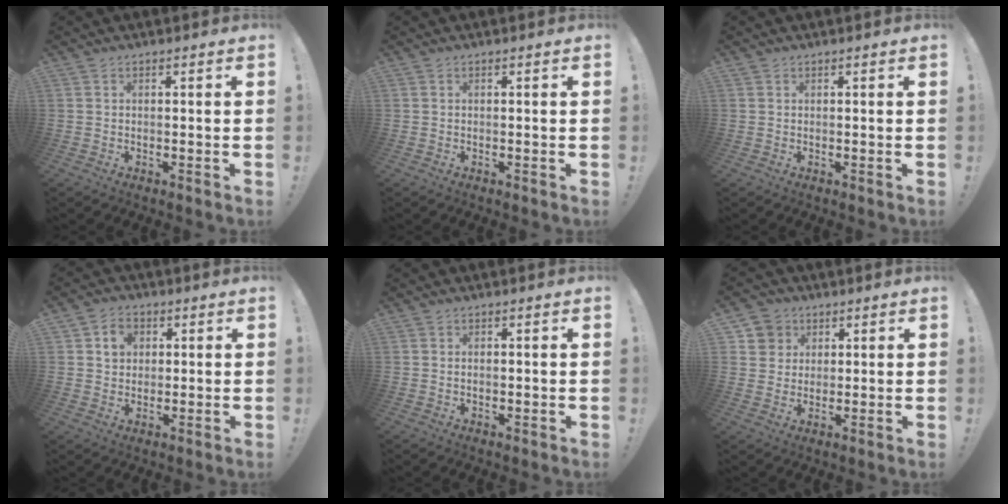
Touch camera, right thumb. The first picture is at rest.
{"total": 0.0}
{"total": 0.8, "force": [0.4, 0.7, 0.0], "torque": [0.009, -0.006, 0.005]}
{"total": 6.0, "force": [2.1, 5.1, 2.4], "torque": [-0.023, -0.004, 0.035]}
{"total": 0.8, "force": [0.1, 0.5, 0.5], "torque": [-0.007, 0.001, 0.001]}
{"total": 5.9, "force": [2.4, 5.3, 0.7], "torque": [-0.004, -0.016, 0.046]}